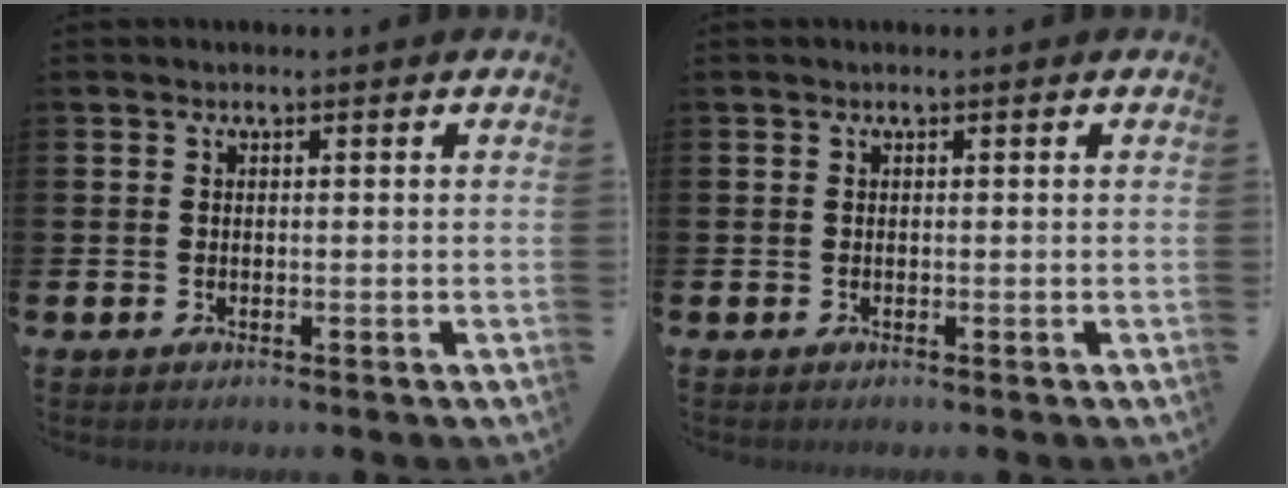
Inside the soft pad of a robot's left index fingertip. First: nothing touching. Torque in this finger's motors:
{"motor_torque": [0.13, 0.12, 0.01, 0.01]}